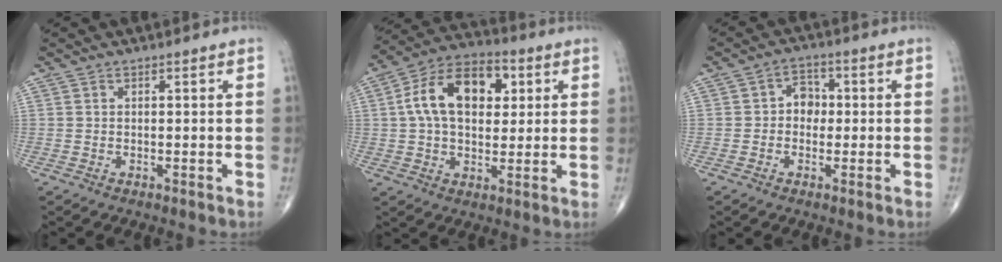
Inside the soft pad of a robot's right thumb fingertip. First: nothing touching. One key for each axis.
{"total": 15.7, "fx": 3.4, "fy": 9.8, "fz": 11.8, "tx": -0.182, "ty": 0.016, "tz": 0.050}
{"total": 4.3, "fx": -0.1, "fy": 3.5, "fz": 2.5, "tx": -0.012, "ty": 0.015, "tz": -0.012}